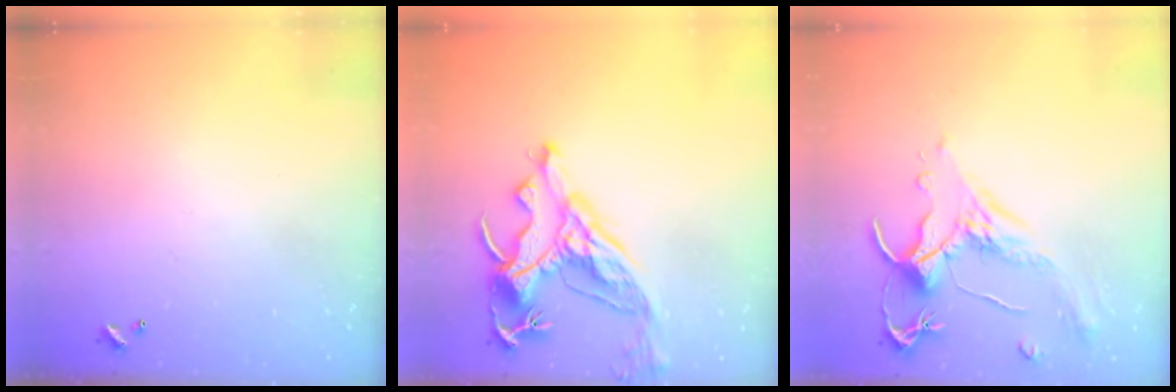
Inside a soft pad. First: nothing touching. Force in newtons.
{"total": 12.3, "press": 12.2, "slide": 1.7}
{"total": 1.5, "press": 1.0, "slide": 1.1}